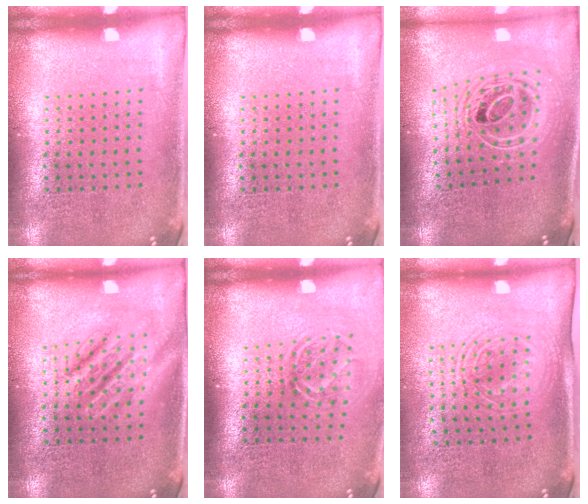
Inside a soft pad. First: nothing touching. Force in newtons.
{"total": 0.0}
{"total": 2.5, "press": 1.9, "slide": 1.7}
{"total": 2.6, "press": 2.6, "slide": 0.3}
{"total": 1.7, "press": 1.2, "slide": 1.2}
{"total": 1.6, "press": 1.3, "slide": 0.9}